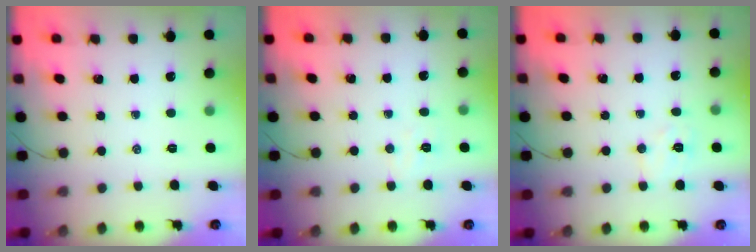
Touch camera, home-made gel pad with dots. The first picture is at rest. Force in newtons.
{"total": 3.6, "press": 3.5, "slide": 0.8}
{"total": 5.8, "press": 5.7, "slide": 1.0}